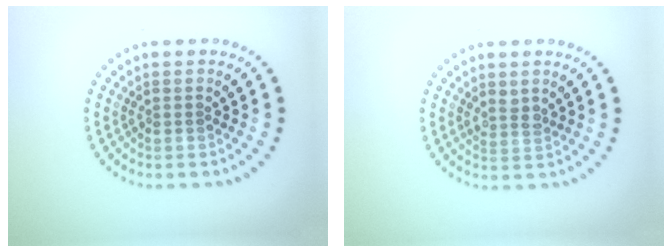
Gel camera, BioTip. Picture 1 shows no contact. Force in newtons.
{"total": 1.3, "press": 1.0, "slide": 0.9}